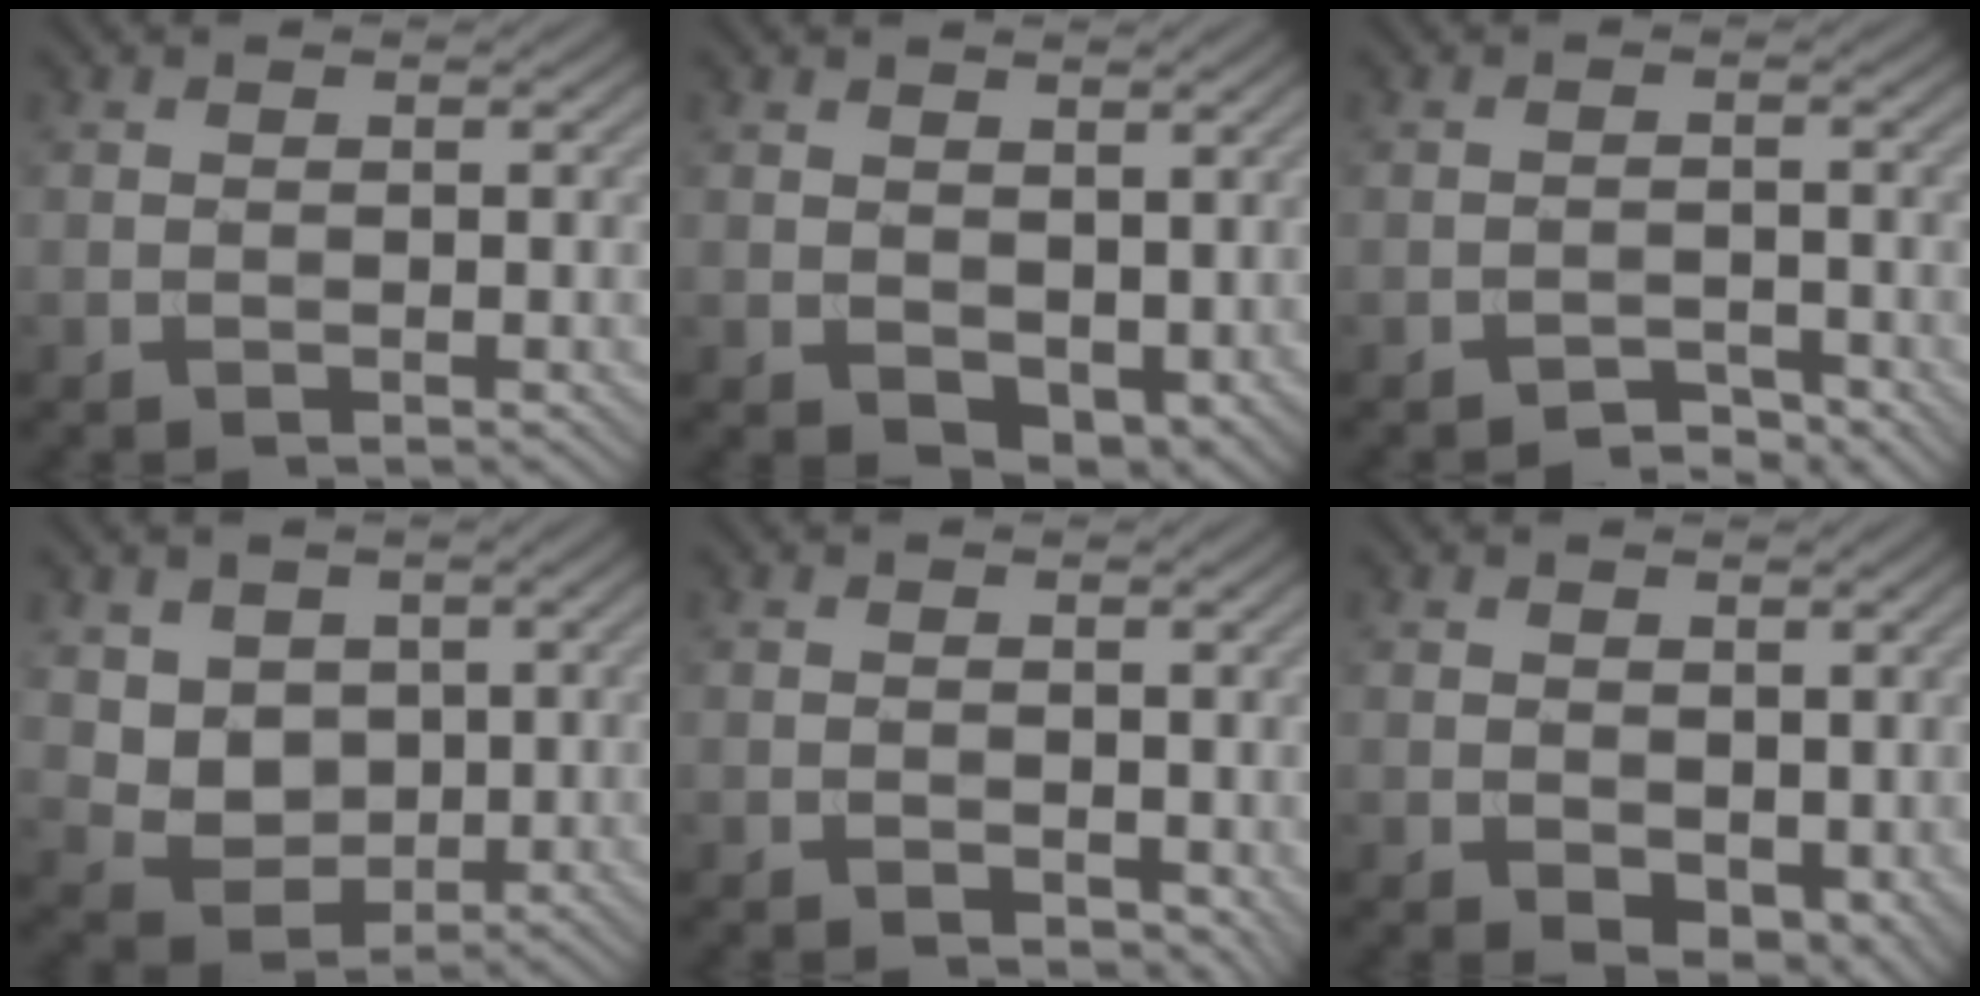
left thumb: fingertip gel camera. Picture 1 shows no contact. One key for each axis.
{"total": 4.3, "fx": 1.2, "fy": 2.9, "fz": 3.0, "tx": -0.060, "ty": -0.013, "tz": 0.027}
{"total": 2.0, "fx": -1.8, "fy": 0.7, "fz": 0.5, "tx": -0.001, "ty": 0.007, "tz": -0.031}
{"total": 5.3, "fx": 1.8, "fy": 4.5, "fz": 2.3, "tx": -0.069, "ty": -0.021, "tz": 0.036}
{"total": 2.3, "fx": 0.7, "fy": 1.5, "fz": 1.5, "tx": -0.029, "ty": -0.008, "tz": 0.017}
{"total": 4.1, "fx": 0.6, "fy": 2.7, "fz": 3.0, "tx": -0.056, "ty": -0.014, "tz": 0.016}